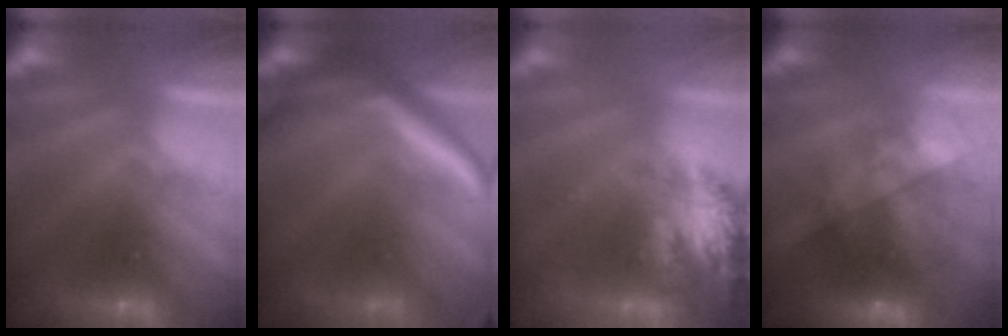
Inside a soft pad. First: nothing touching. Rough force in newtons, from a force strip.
{"total": 7.6}
{"total": 7.0}
{"total": 8.8}